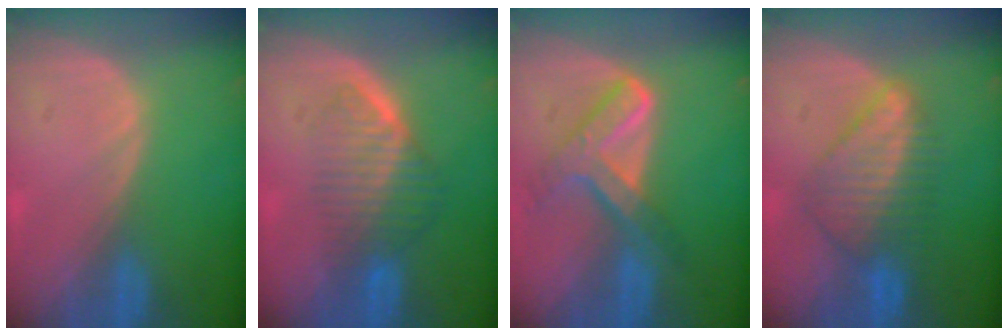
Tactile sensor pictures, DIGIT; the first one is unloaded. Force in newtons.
{"total": 6.7, "press": 6.1, "slide": 2.8}
{"total": 7.6, "press": 6.3, "slide": 4.3}
{"total": 7.2, "press": 6.9, "slide": 1.9}